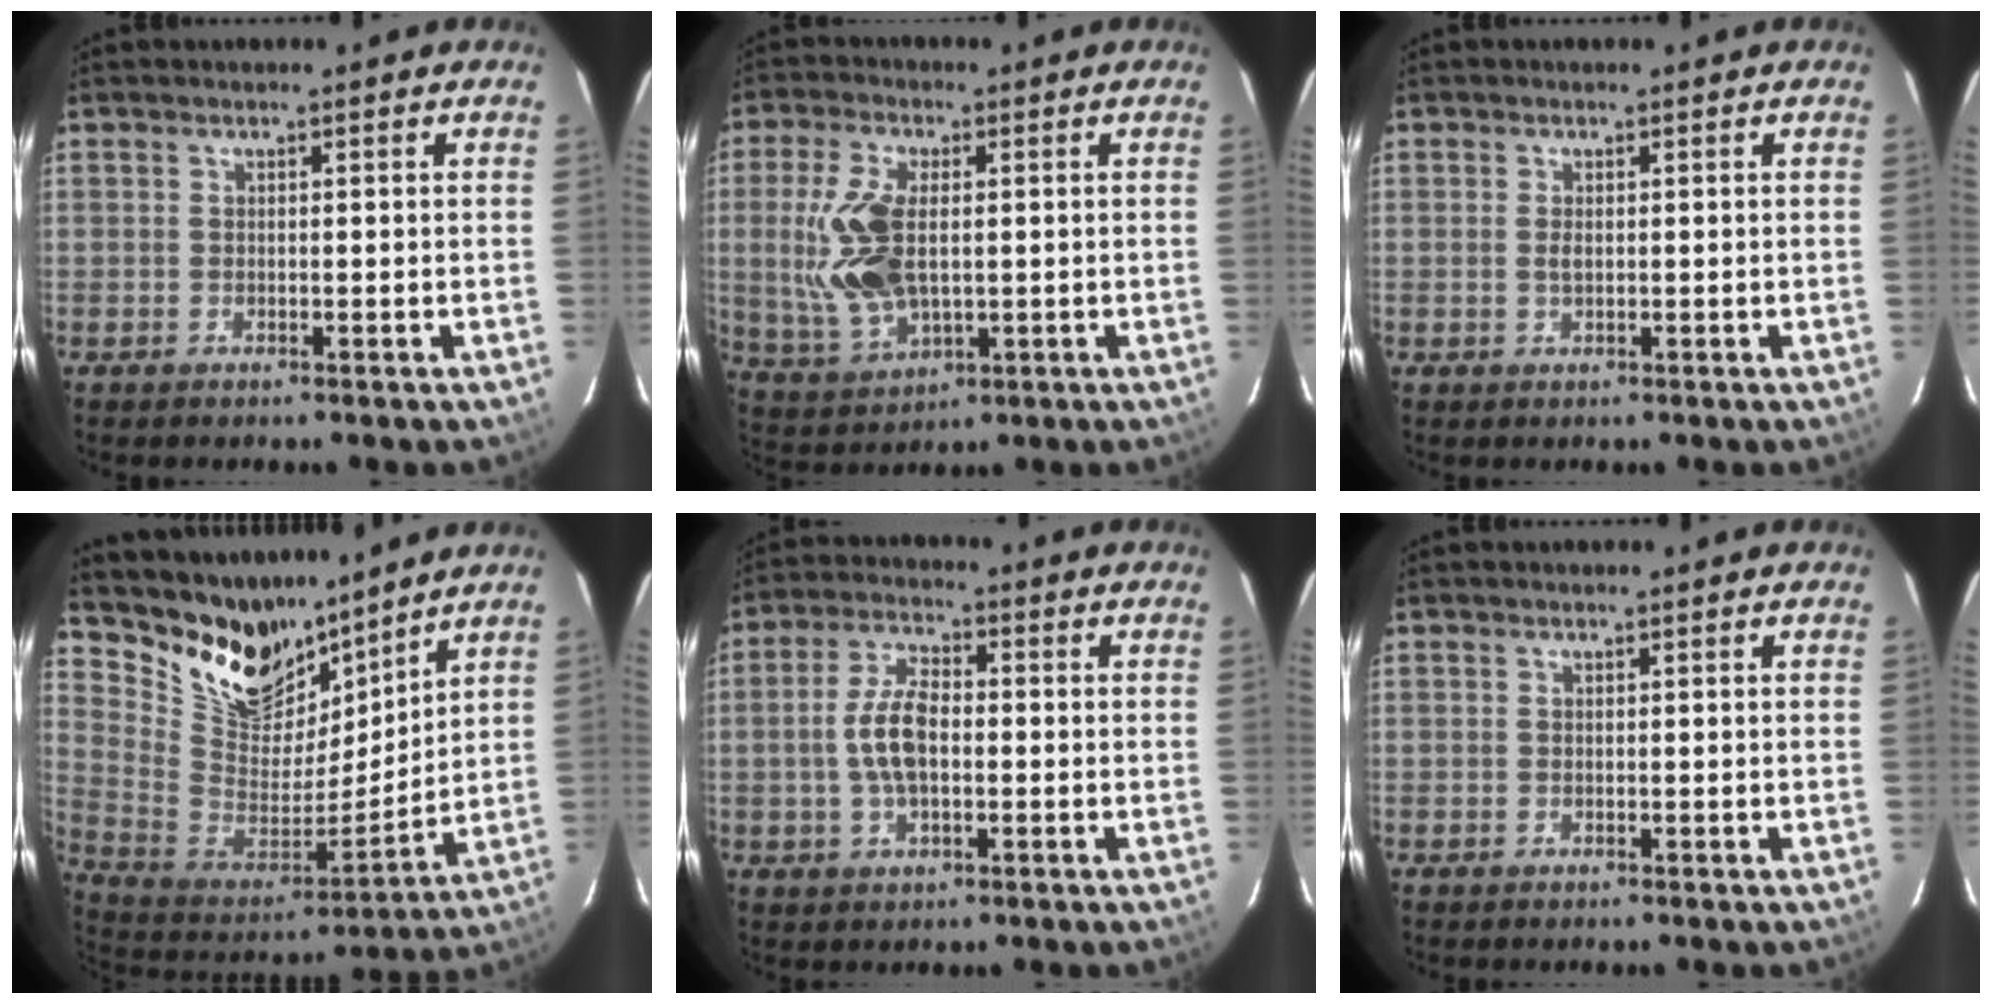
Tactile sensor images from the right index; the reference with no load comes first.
{"total": 13.1, "force": [0.7, 6.9, 11.1], "torque": [-0.236, -0.002, 0.025]}
{"total": 1.3, "force": [0.0, 0.7, 1.1], "torque": [-0.023, 0.000, -0.001]}
{"total": 17.9, "force": [13.7, 9.3, 6.8], "torque": [-0.173, -0.006, 0.265]}
{"total": 8.0, "force": [-0.9, 3.9, 6.9], "torque": [-0.139, 0.010, -0.014]}
{"total": 0.0}